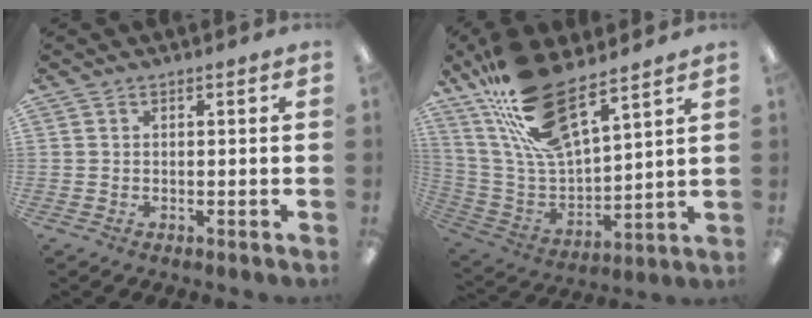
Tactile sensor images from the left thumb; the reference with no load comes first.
{"total": 20.1, "force": [14.5, 6.6, 12.2], "torque": [-0.253, -0.084, 0.260]}